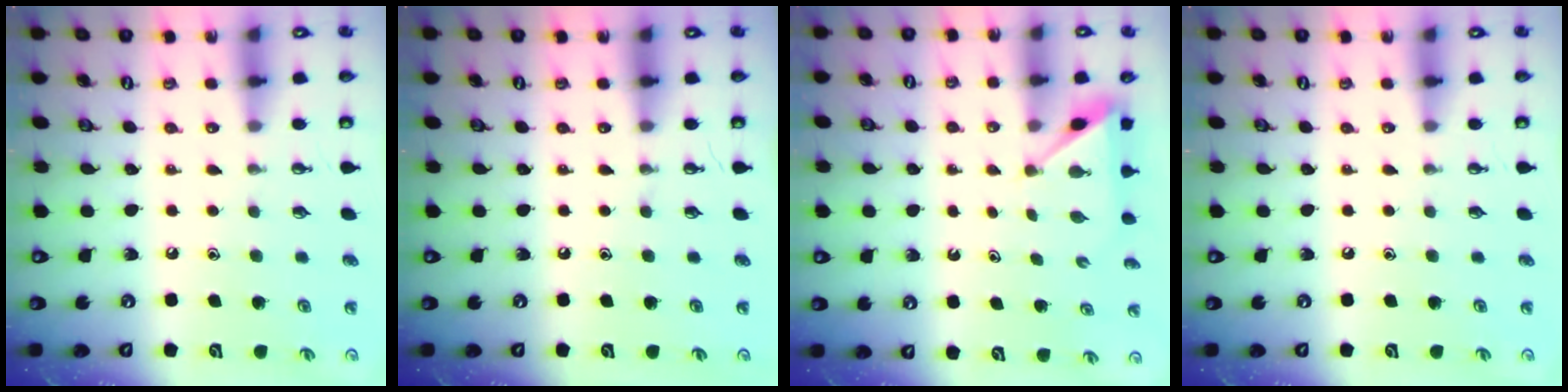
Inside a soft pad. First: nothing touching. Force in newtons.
{"total": 0.0}
{"total": 2.7, "press": 2.7, "slide": 0.3}
{"total": 0.0}